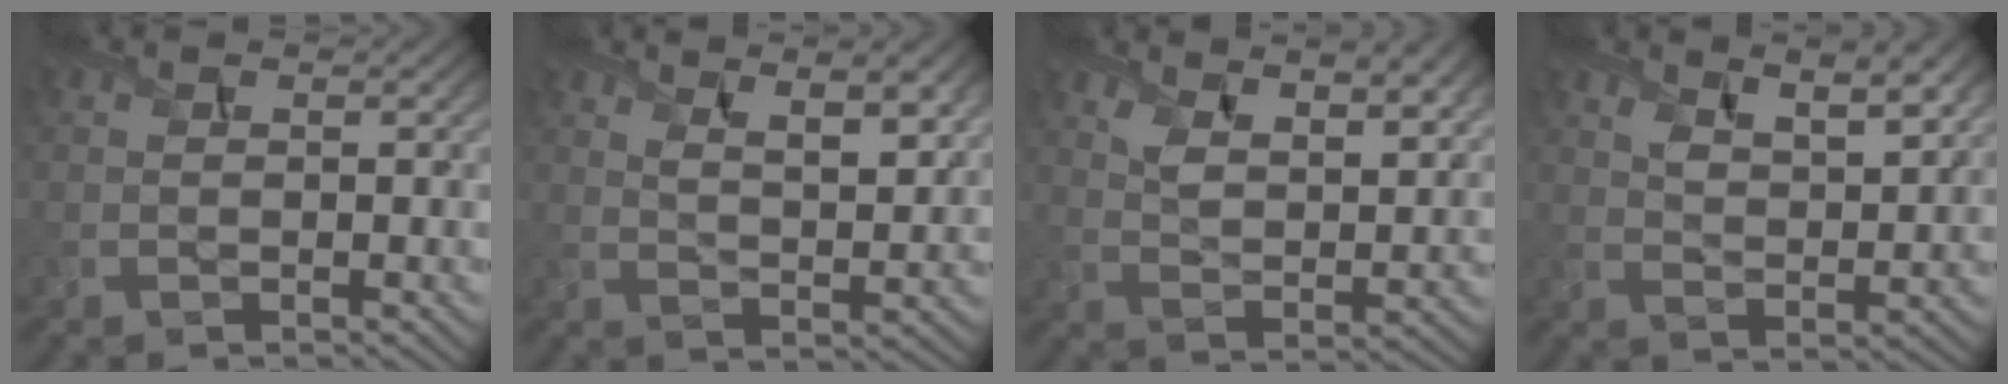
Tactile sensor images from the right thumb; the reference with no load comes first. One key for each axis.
{"total": 7.6, "fx": 4.9, "fy": 2.3, "fz": 5.2, "tx": -0.079, "ty": 0.000, "tz": 0.077}
{"total": 10.4, "fx": 7.2, "fy": 3.9, "fz": 6.5, "tx": -0.124, "ty": -0.001, "tz": 0.118}
{"total": 7.1, "fx": 4.9, "fy": 2.3, "fz": 4.6, "tx": -0.080, "ty": -0.007, "tz": 0.085}